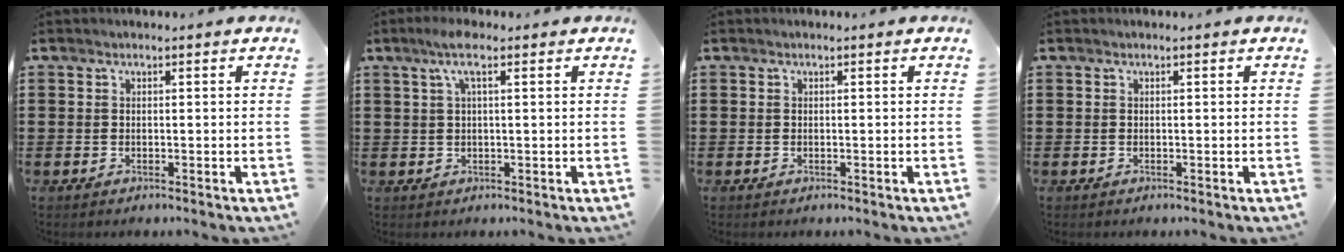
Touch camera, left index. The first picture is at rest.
{"total": 3.6, "force": [1.5, 0.6, 3.2], "torque": [-0.066, 0.006, 0.025]}
{"total": 0.0}
{"total": 0.0}